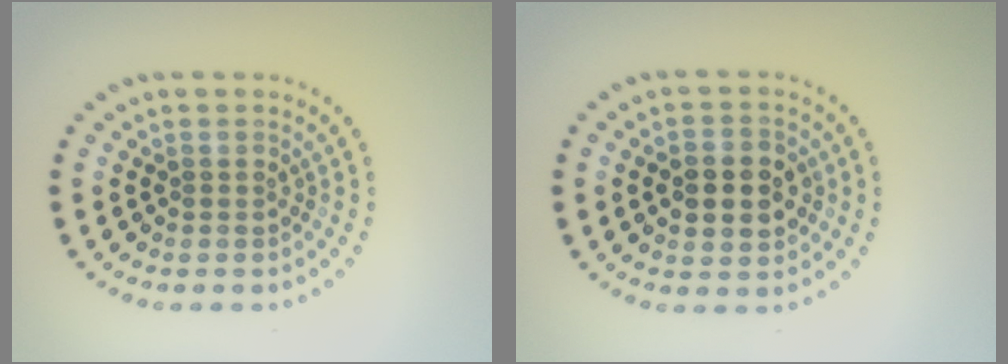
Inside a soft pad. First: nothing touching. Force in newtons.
{"total": 4.5, "press": 4.5, "slide": 0.3}